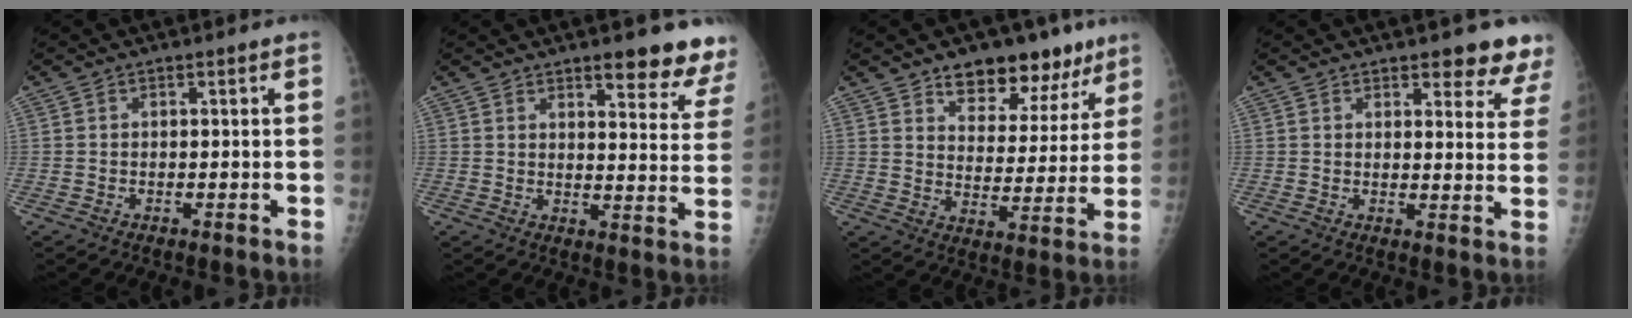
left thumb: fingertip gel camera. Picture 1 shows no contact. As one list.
[{"total": 12.2, "force": [9.7, 3.3, 6.6], "torque": [-0.037, -0.054, 0.101]}, {"total": 14.1, "force": [9.9, 7.6, 6.6], "torque": [-0.030, -0.049, 0.146]}, {"total": 8.4, "force": [6.9, 2.9, 3.7], "torque": [-0.006, -0.037, 0.063]}]